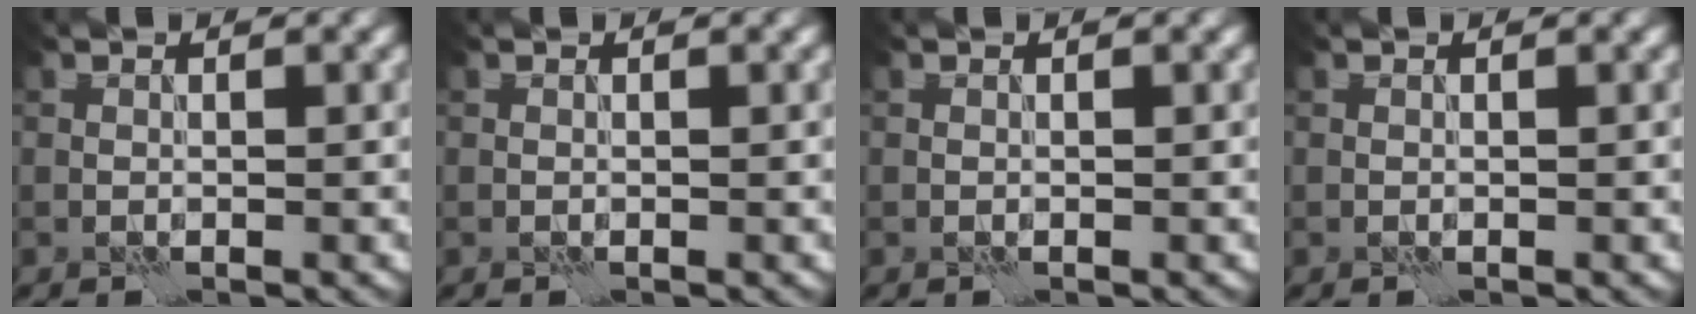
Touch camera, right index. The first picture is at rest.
{"total": 0.0}
{"total": 0.0}
{"total": 0.0}